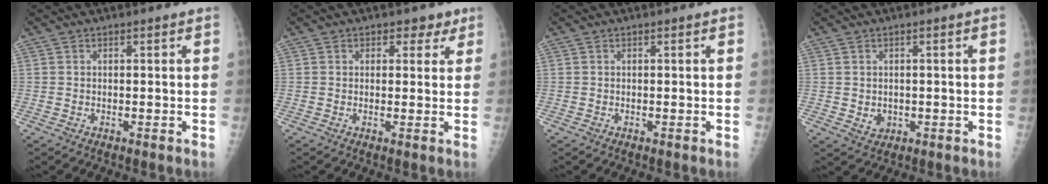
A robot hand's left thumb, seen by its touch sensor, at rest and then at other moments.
{"total": 3.4, "force": [1.8, 2.6, 1.1], "torque": [0.018, -0.005, 0.018]}
{"total": 0.0}
{"total": 2.6, "force": [-0.2, 2.3, 1.2], "torque": [-0.011, -0.001, 0.007]}